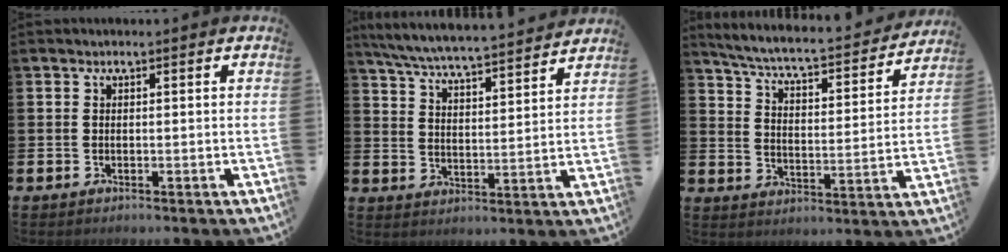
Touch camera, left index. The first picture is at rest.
{"total": 6.8, "force": [6.5, 0.1, 1.8], "torque": [-0.061, -0.049, 0.113]}
{"total": 5.8, "force": [5.3, 0.7, 2.3], "torque": [-0.071, -0.043, 0.084]}